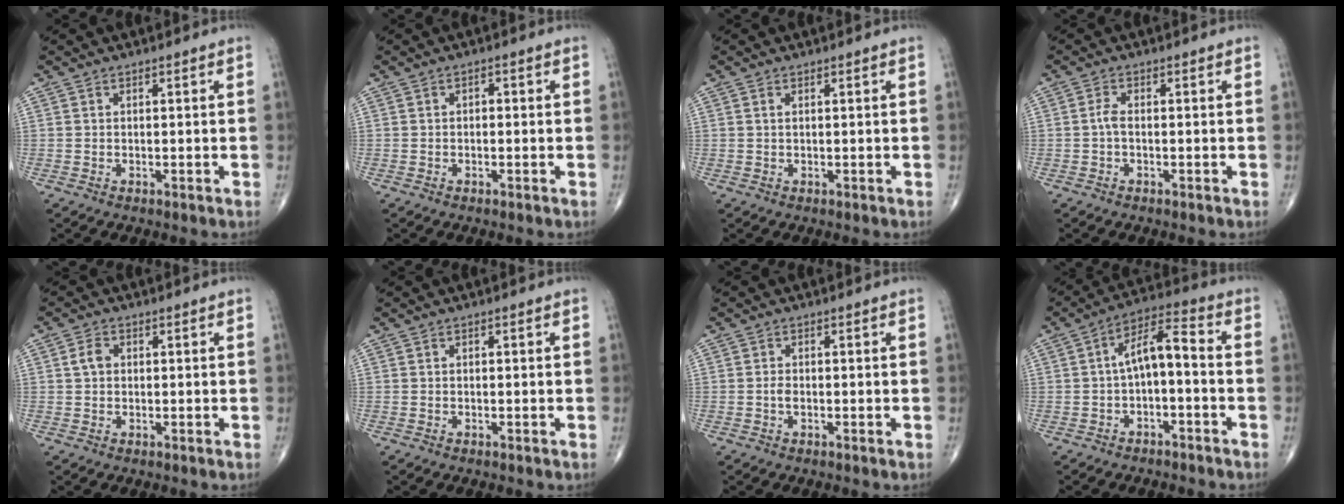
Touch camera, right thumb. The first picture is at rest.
{"total": 0.9, "force": [-0.1, 0.6, 0.7], "torque": [-0.003, 0.003, -0.005]}
{"total": 0.6, "force": [0.2, 0.2, 0.5], "torque": [-0.012, 0.006, 0.005]}
{"total": 1.7, "force": [-0.3, 0.7, 1.5], "torque": [-0.031, 0.002, -0.010]}
{"total": 2.6, "force": [0.4, 1.9, 1.7], "torque": [-0.032, 0.007, 0.006]}
{"total": 0.0}
{"total": 1.2, "force": [-0.4, 0.6, 0.9], "torque": [-0.018, 0.001, -0.008]}
{"total": 7.6, "force": [-1.4, 3.2, 6.8], "torque": [-0.114, 0.049, -0.030]}